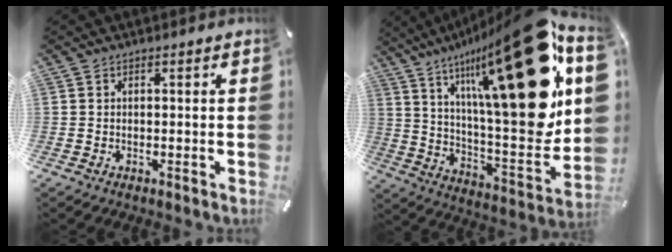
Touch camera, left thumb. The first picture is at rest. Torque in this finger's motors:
{"motor_torque": [3.83, 1.18, 2.77, 0.00, 1.05]}